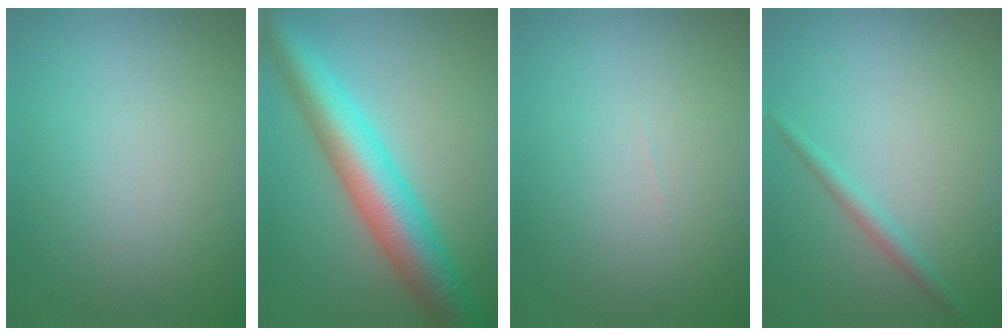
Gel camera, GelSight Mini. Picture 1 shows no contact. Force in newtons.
{"total": 8.4, "press": 8.4, "slide": 0.1}
{"total": 0.0}
{"total": 1.4, "press": 1.4, "slide": 0.0}